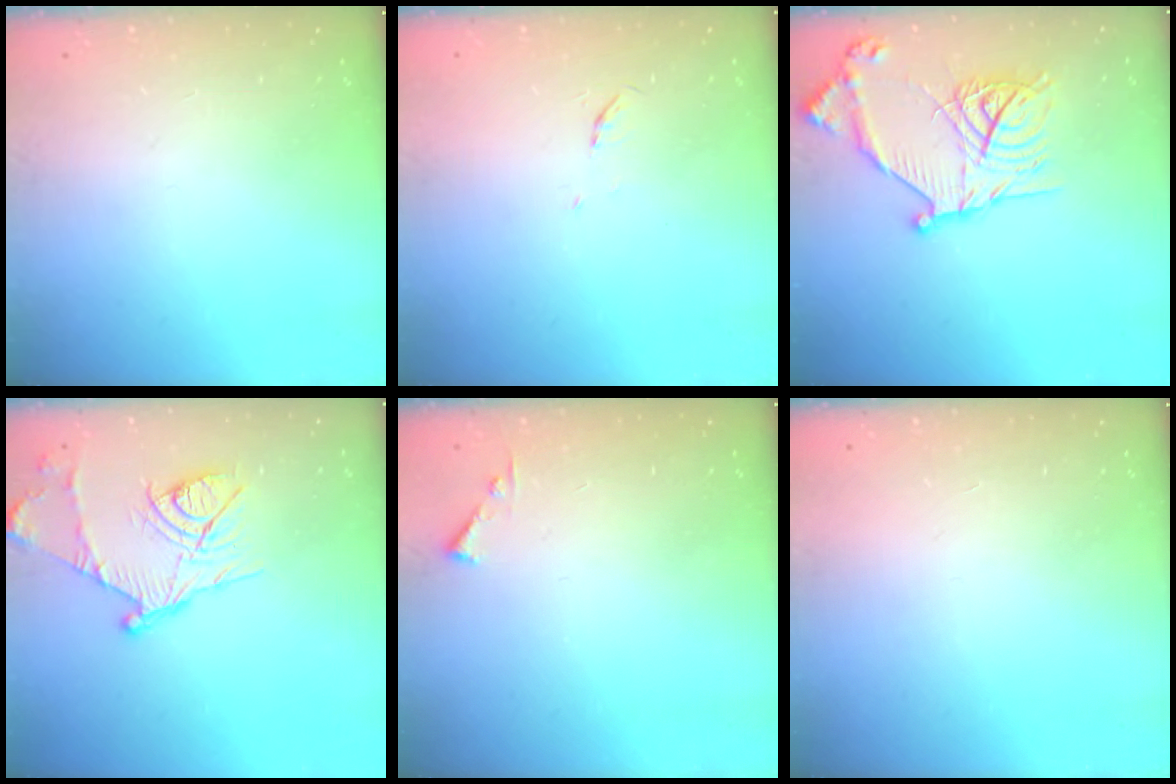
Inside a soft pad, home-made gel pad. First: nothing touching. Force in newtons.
{"total": 3.5, "press": 3.4, "slide": 0.5}
{"total": 18.2, "press": 18.2, "slide": 1.1}
{"total": 15.1, "press": 15.0, "slide": 1.3}
{"total": 3.6, "press": 3.6, "slide": 0.4}
{"total": 1.6, "press": 1.6, "slide": 0.1}